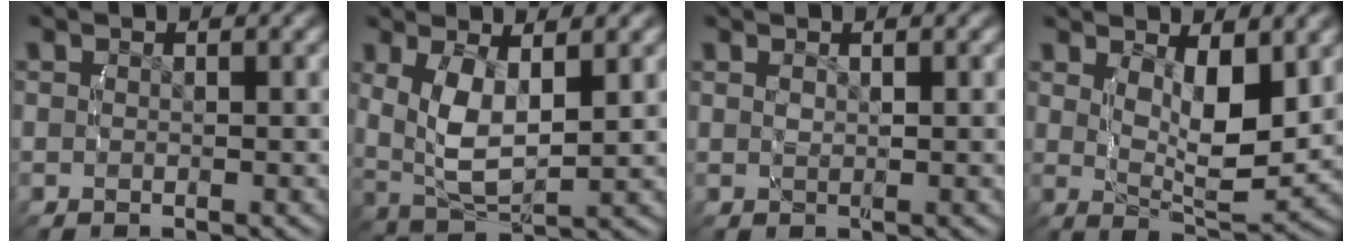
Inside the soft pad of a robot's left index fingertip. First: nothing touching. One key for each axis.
{"total": 6.7, "fx": 0.7, "fy": 4.2, "fz": 5.2, "tx": -0.125, "ty": -0.026, "tz": 0.028}
{"total": 0.8, "fx": 0.4, "fy": -0.2, "fz": 0.6, "tx": -0.005, "ty": 0.003, "tz": 0.010}
{"total": 5.5, "fx": 1.6, "fy": 1.6, "fz": 5.0, "tx": -0.081, "ty": -0.020, "tz": 0.033}